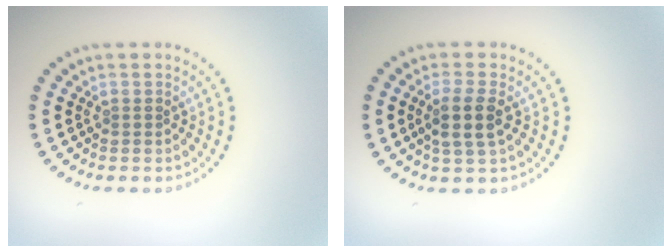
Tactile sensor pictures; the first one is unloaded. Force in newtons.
{"total": 2.8, "press": 2.5, "slide": 1.3}